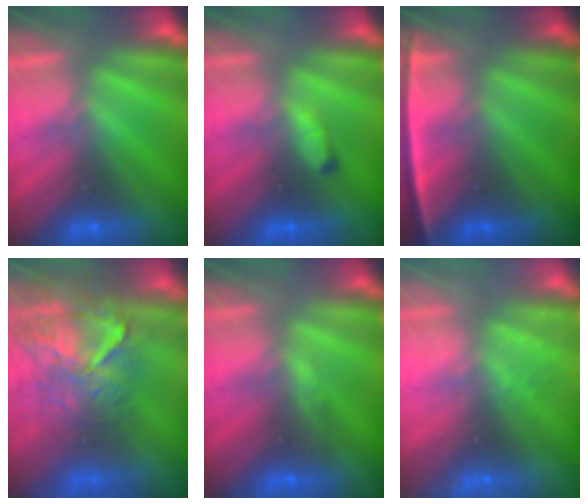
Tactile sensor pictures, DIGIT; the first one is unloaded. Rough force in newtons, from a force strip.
{"total": 2.5}
{"total": 2.4}
{"total": 7.9}
{"total": 2.6}
{"total": 2.3}